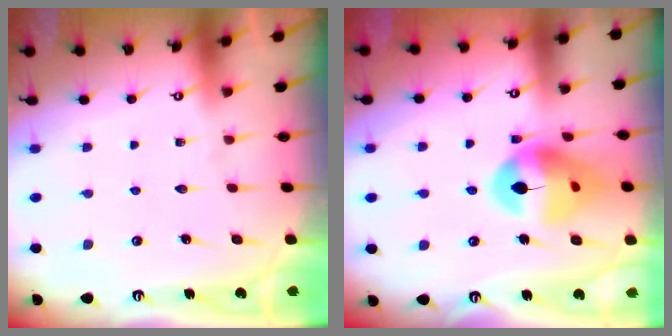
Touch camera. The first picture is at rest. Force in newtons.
{"total": 15.2, "press": 15.1, "slide": 1.8}